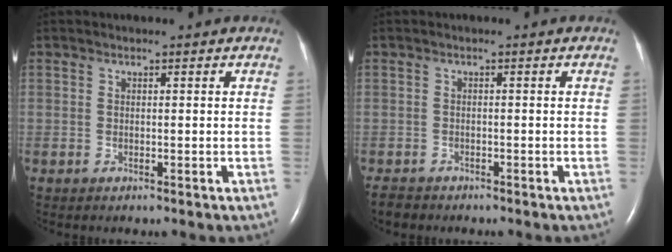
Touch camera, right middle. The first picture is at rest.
{"total": 2.0, "force": [-1.8, 0.8, 0.2], "torque": [-0.009, -0.004, -0.030]}